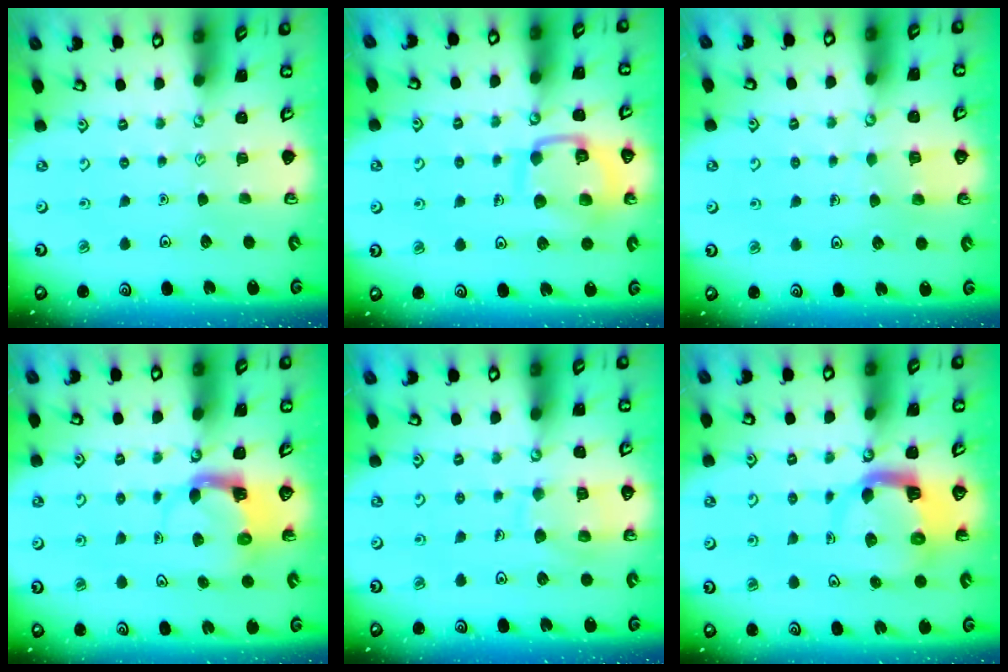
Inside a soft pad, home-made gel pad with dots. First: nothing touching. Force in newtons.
{"total": 11.9, "press": 11.8, "slide": 1.0}
{"total": 2.2, "press": 2.2, "slide": 0.0}
{"total": 3.9, "press": 3.8, "slide": 0.6}
{"total": 9.9, "press": 9.8, "slide": 1.0}
{"total": 6.4, "press": 6.4, "slide": 0.7}